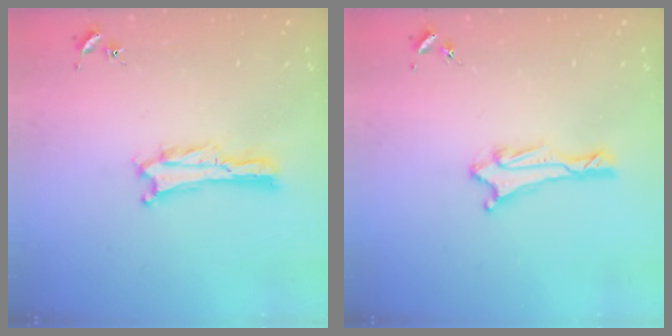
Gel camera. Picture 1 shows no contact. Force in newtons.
{"total": 2.0, "press": 1.8, "slide": 0.8}